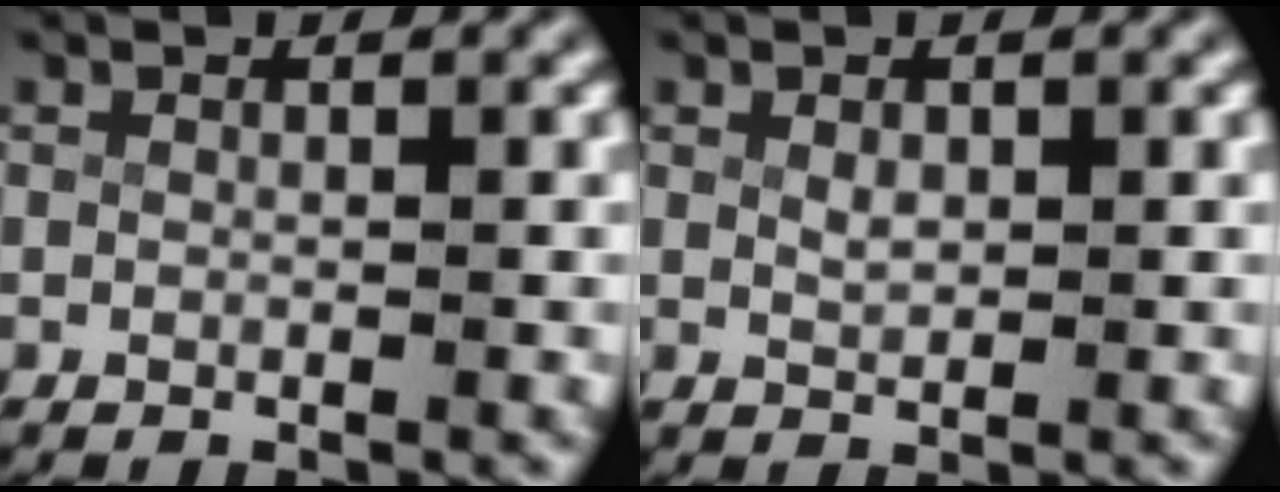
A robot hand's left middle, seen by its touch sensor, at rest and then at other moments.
{"total": 0.9, "force": [0.3, 0.4, 0.7], "torque": [-0.019, -0.011, 0.016]}